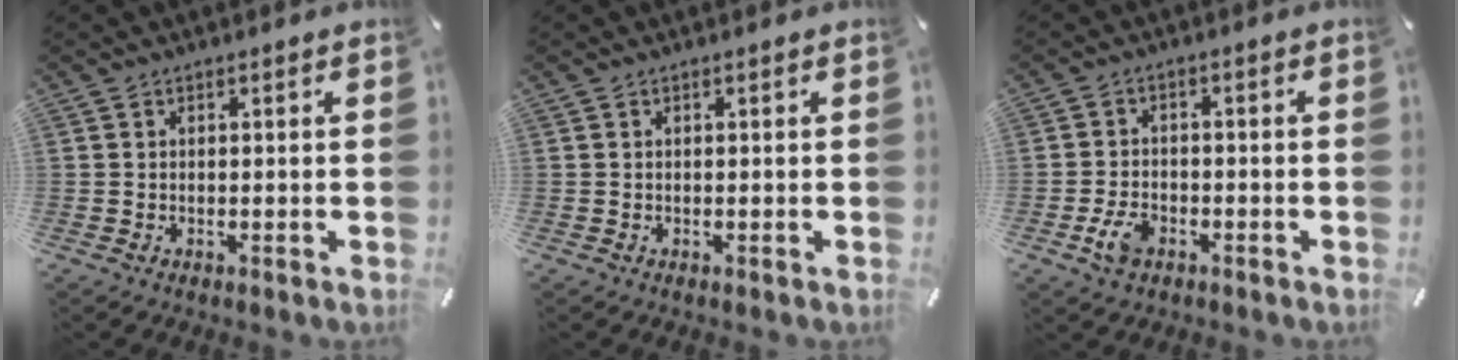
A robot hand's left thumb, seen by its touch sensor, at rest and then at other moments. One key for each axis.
{"total": 0.0}
{"total": 5.4, "fx": -2.6, "fy": 3.4, "fz": 3.3, "tx": -0.078, "ty": 0.006, "tz": -0.050}